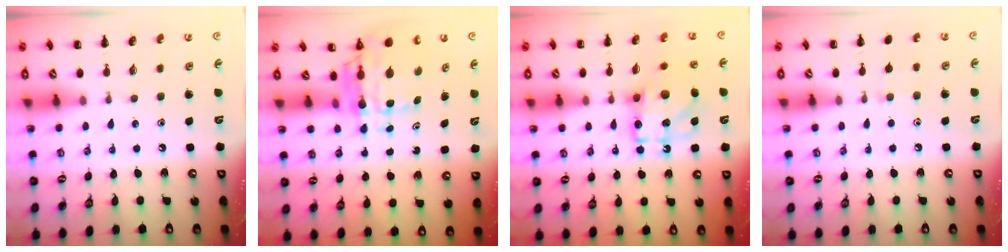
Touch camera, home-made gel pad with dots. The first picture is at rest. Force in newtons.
{"total": 7.5, "press": 7.0, "slide": 2.7}
{"total": 12.6, "press": 12.6, "slide": 1.2}
{"total": 4.4, "press": 4.0, "slide": 1.8}